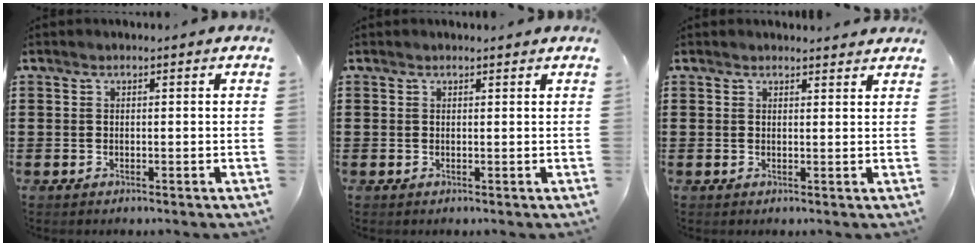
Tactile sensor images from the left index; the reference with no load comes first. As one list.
[{"total": 0.7, "force": [0.5, 0.4, 0.0], "torque": [0.000, 0.002, 0.010]}, {"total": 1.4, "force": [1.4, 0.3, 0.0], "torque": [-0.003, 0.001, 0.028]}]